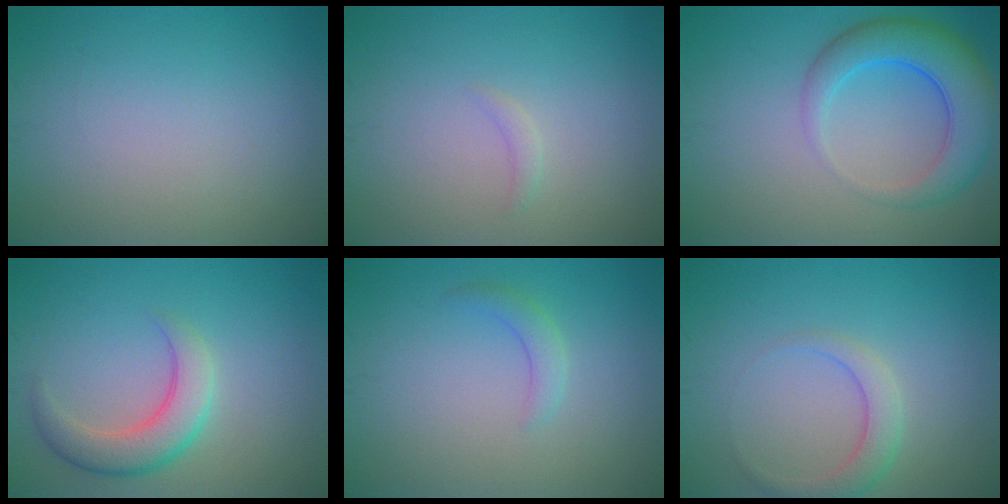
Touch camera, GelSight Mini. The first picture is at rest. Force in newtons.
{"total": 0.8, "press": 0.7, "slide": 0.2}
{"total": 6.2, "press": 6.2, "slide": 0.4}
{"total": 4.3, "press": 4.3, "slide": 0.3}
{"total": 1.6, "press": 1.6, "slide": 0.1}
{"total": 2.5, "press": 2.5, "slide": 0.1}